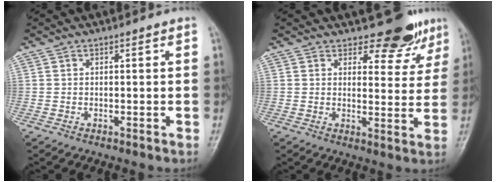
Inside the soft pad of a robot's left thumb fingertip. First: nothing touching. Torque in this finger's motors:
{"motor_torque": [0.05, 0.06, -0.23, -0.27, 0.00]}